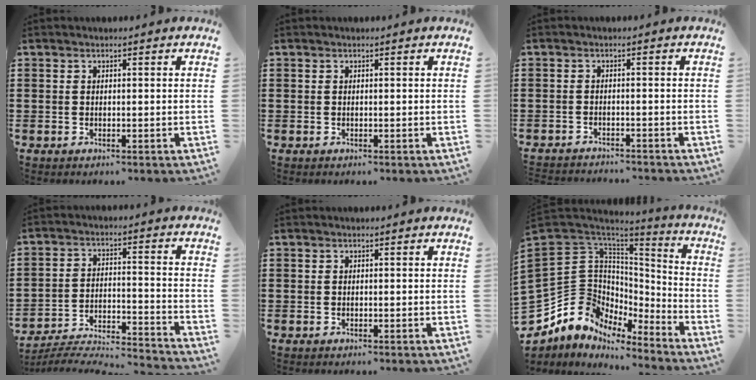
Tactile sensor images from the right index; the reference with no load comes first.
{"total": 0.0}
{"total": 1.8, "force": [-1.8, 0.0, -0.2], "torque": [-0.002, 0.002, -0.041]}
{"total": 5.2, "force": [-5.0, 0.1, 1.3], "torque": [-0.036, -0.008, -0.106]}
{"total": 0.0}
{"total": 9.7, "force": [-2.3, 9.1, 2.6], "torque": [-0.096, -0.018, -0.038]}